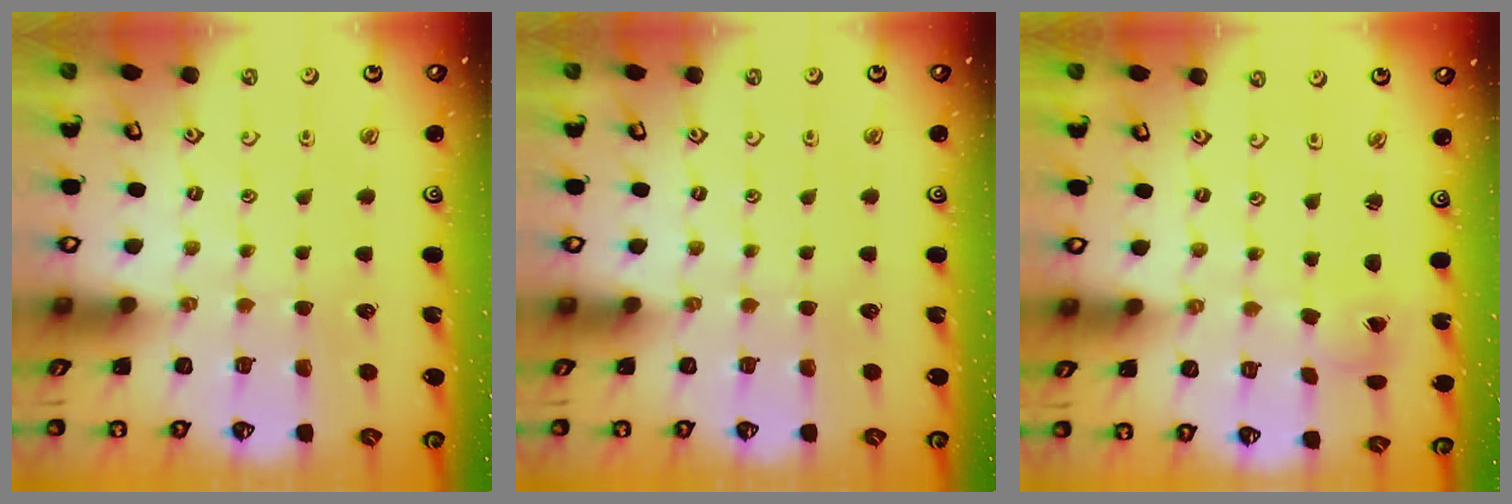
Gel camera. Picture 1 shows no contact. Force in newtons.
{"total": 0.0}
{"total": 1.8, "press": 1.8, "slide": 0.1}